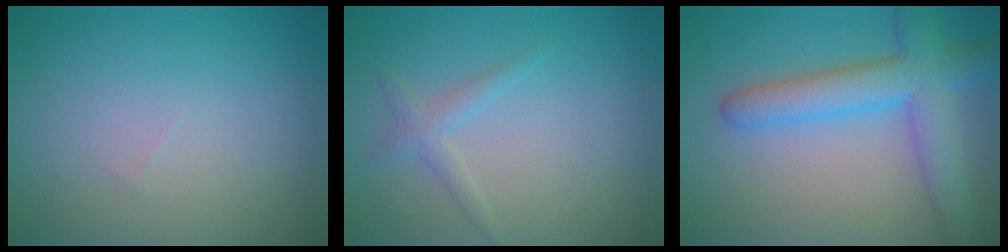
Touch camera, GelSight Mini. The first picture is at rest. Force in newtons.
{"total": 1.5, "press": 1.5, "slide": 0.0}
{"total": 6.2, "press": 6.2, "slide": 0.3}